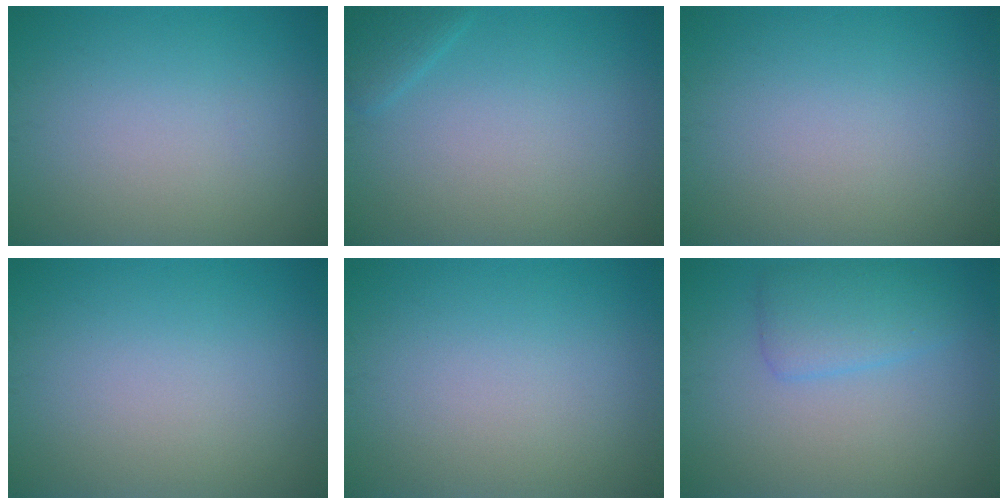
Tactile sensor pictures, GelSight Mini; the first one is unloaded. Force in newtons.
{"total": 1.3, "press": 1.3, "slide": 0.1}
{"total": 0.0}
{"total": 0.0}
{"total": 0.0}
{"total": 3.0, "press": 3.0, "slide": 0.2}